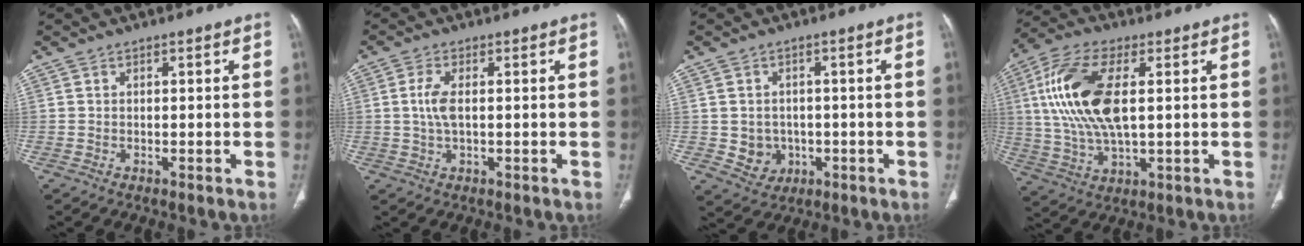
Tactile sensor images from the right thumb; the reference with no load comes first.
{"total": 4.2, "force": [0.3, 1.7, 3.8], "torque": [-0.095, 0.002, 0.007]}
{"total": 5.4, "force": [-0.8, 4.8, 2.2], "torque": [-0.013, 0.005, 0.002]}
{"total": 16.9, "force": [3.0, 7.5, 14.9], "torque": [-0.316, 0.002, 0.058]}